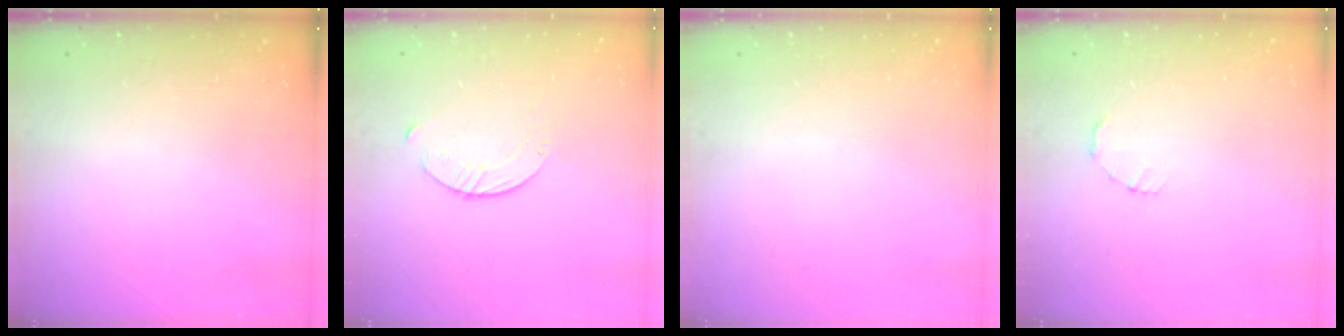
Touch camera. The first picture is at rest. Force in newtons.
{"total": 3.9, "press": 3.9, "slide": 0.4}
{"total": 0.0}
{"total": 1.4, "press": 1.3, "slide": 0.3}